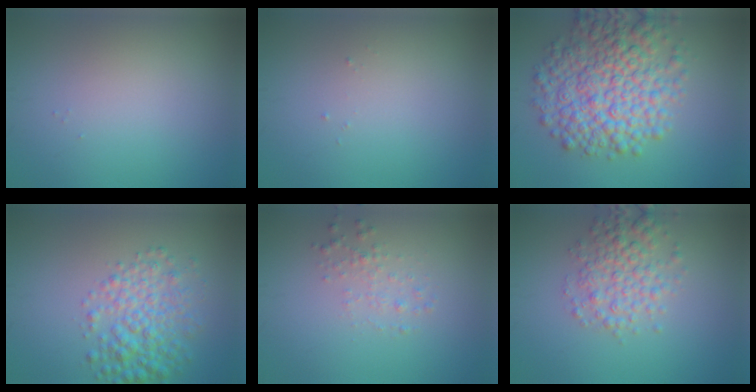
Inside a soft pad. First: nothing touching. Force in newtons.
{"total": 0.0}
{"total": 9.1, "press": 9.1, "slide": 0.3}
{"total": 4.9, "press": 4.9, "slide": 0.1}
{"total": 1.4, "press": 1.4, "slide": 0.0}
{"total": 4.0, "press": 4.0, "slide": 0.1}